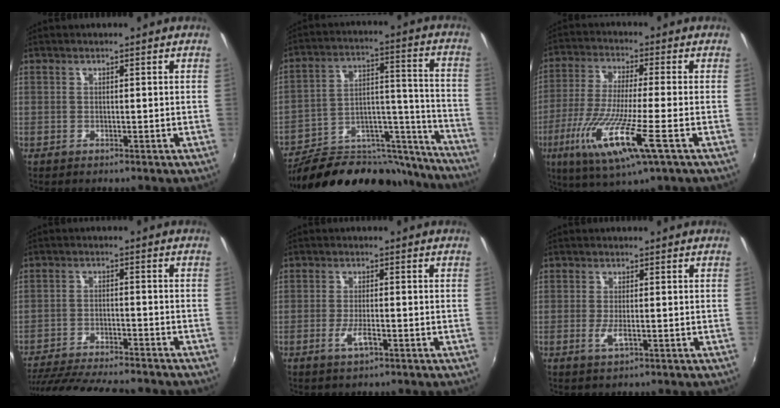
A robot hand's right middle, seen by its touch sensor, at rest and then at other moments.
{"total": 27.3, "force": [-23.4, 9.0, 10.7], "torque": [-0.154, 0.046, -0.325]}
{"total": 14.7, "force": [-5.5, 1.0, 13.6], "torque": [-0.277, -0.039, -0.104]}
{"total": 17.5, "force": [-15.2, 2.8, 8.1], "torque": [-0.158, -0.024, -0.233]}
{"total": 3.0, "force": [-1.1, 0.5, 2.8], "torque": [-0.057, -0.007, -0.022]}
{"total": 2.4, "force": [-0.3, 0.3, 2.4], "torque": [-0.046, -0.008, -0.007]}